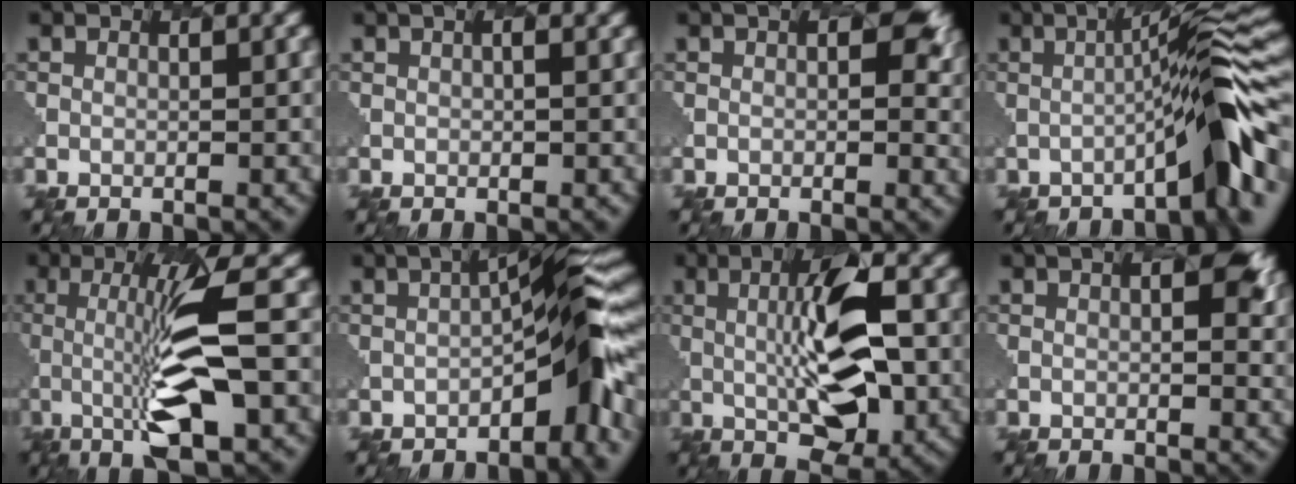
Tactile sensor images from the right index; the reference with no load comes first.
{"total": 2.1, "force": [0.5, 1.2, 1.6], "torque": [-0.008, 0.006, -0.009]}
{"total": 1.6, "force": [1.1, 1.1, 0.4], "torque": [-0.003, 0.017, -0.007]}
{"total": 5.3, "force": [-1.6, -0.4, 5.0], "torque": [-0.085, 0.022, -0.054]}
{"total": 5.8, "force": [-0.5, 0.4, 5.7], "torque": [-0.127, 0.012, -0.037]}
{"total": 6.6, "force": [-1.4, 1.5, 6.3], "torque": [-0.093, 0.022, -0.054]}
{"total": 5.6, "force": [0.7, 1.6, 5.3], "torque": [-0.121, 0.009, -0.014]}
{"total": 1.6, "force": [1.5, 0.3, 0.5], "torque": [-0.005, 0.021, -0.003]}